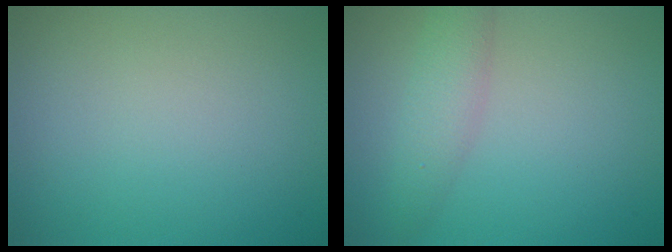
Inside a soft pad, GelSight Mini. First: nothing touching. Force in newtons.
{"total": 2.7, "press": 2.7, "slide": 0.0}